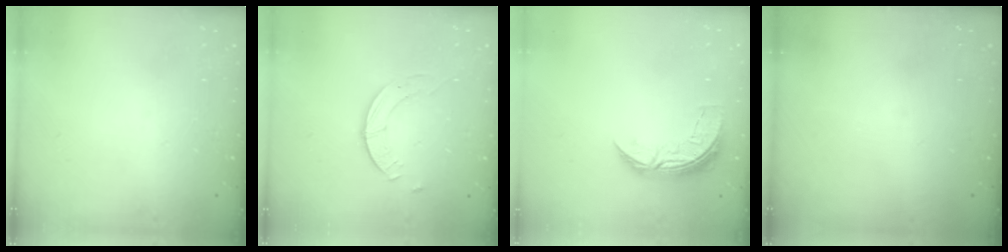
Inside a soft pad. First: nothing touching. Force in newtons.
{"total": 2.3, "press": 2.3, "slide": 0.3}
{"total": 7.1, "press": 7.0, "slide": 0.4}
{"total": 0.0}